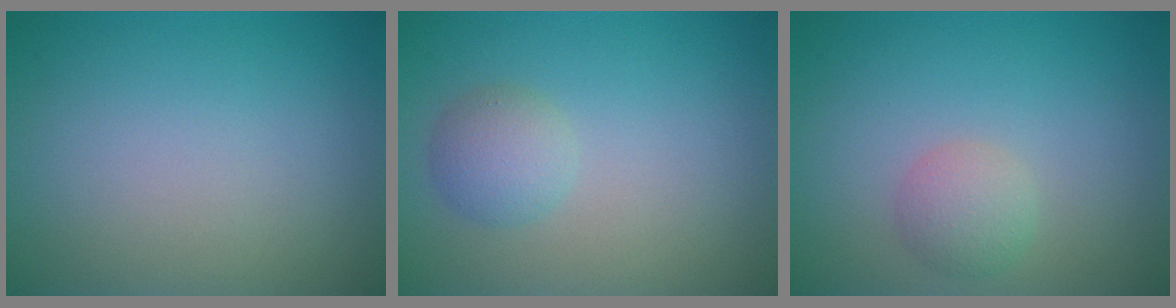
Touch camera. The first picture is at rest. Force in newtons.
{"total": 2.2, "press": 2.2, "slide": 0.2}
{"total": 2.1, "press": 2.1, "slide": 0.1}